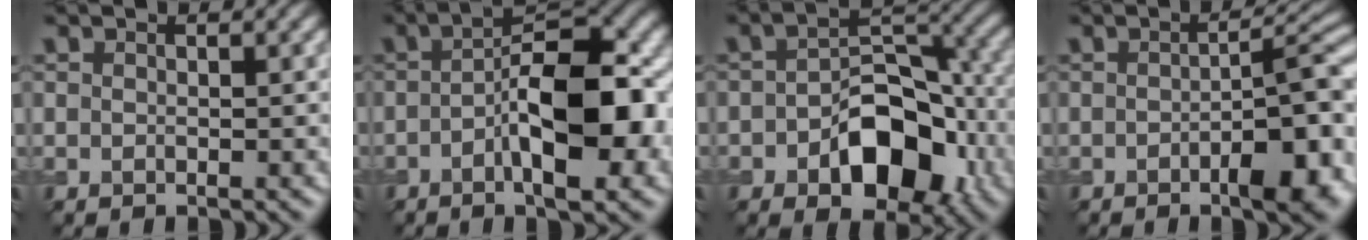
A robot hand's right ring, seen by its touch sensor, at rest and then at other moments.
{"total": 10.1, "force": [-1.8, 3.0, 9.5], "torque": [-0.142, 0.013, -0.027]}
{"total": 9.0, "force": [-3.1, 5.2, 6.6], "torque": [-0.090, 0.009, -0.042]}
{"total": 8.0, "force": [-2.4, 2.4, 7.3], "torque": [-0.086, 0.007, -0.024]}